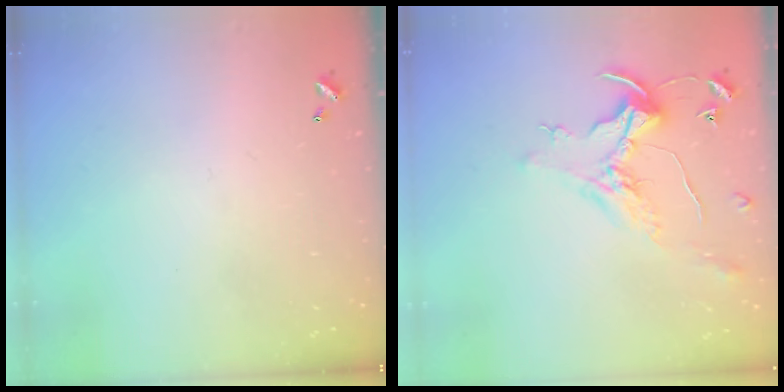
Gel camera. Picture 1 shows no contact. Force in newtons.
{"total": 0.8, "press": 0.0, "slide": 0.8}